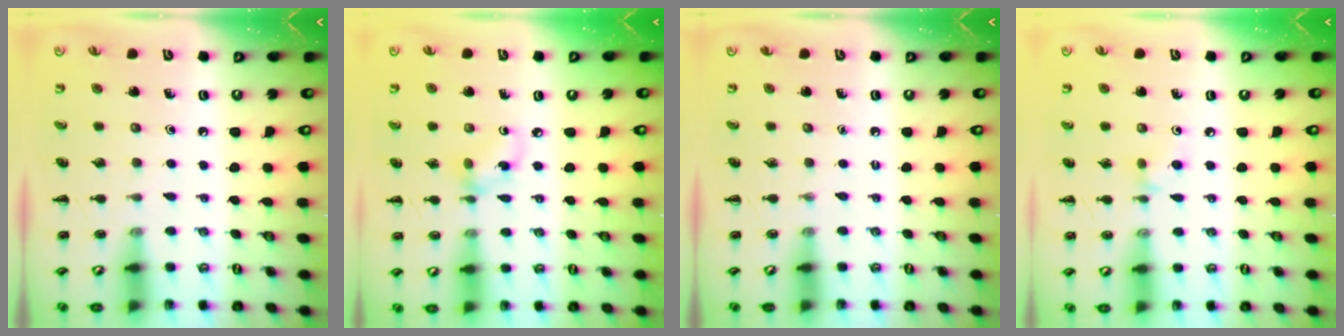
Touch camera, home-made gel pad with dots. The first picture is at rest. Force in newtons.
{"total": 5.0, "press": 4.8, "slide": 1.2}
{"total": 0.0}
{"total": 2.8, "press": 2.6, "slide": 1.0}